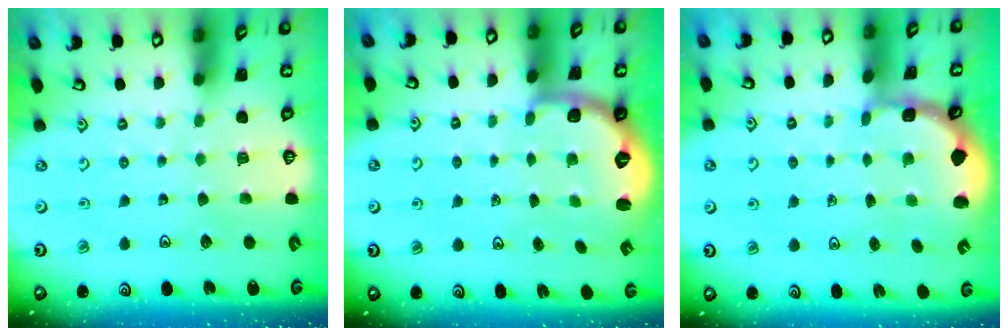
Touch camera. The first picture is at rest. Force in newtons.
{"total": 2.6, "press": 1.6, "slide": 2.1}
{"total": 1.6, "press": 1.5, "slide": 0.4}